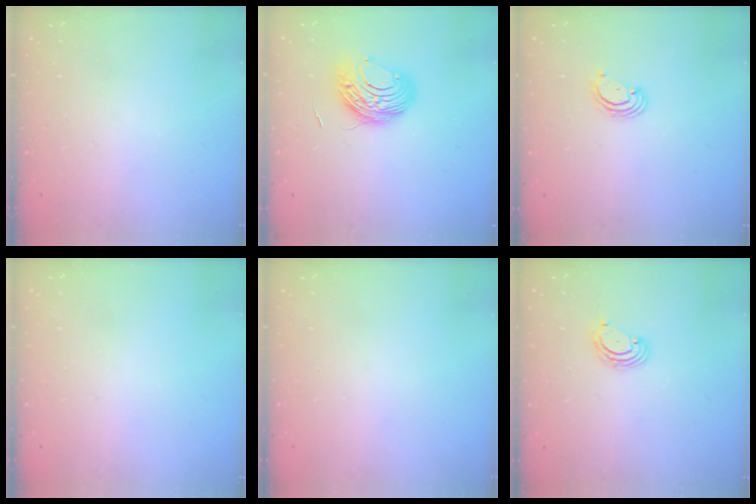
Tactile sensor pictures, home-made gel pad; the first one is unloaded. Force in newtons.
{"total": 10.4, "press": 10.3, "slide": 1.0}
{"total": 2.6, "press": 2.6, "slide": 0.3}
{"total": 0.0}
{"total": 0.0}
{"total": 2.8, "press": 2.8, "slide": 0.3}